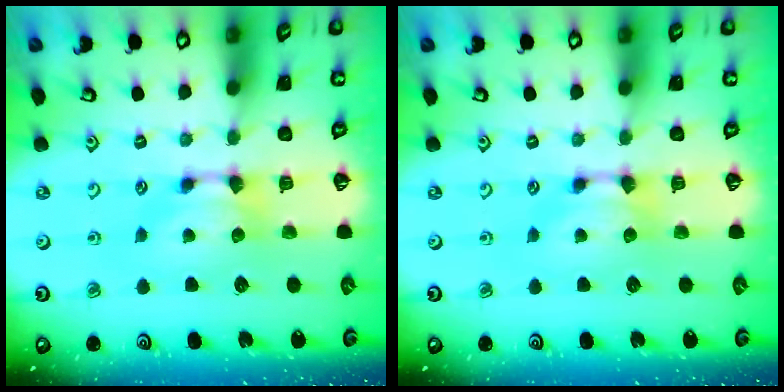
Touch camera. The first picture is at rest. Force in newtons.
{"total": 0.0}